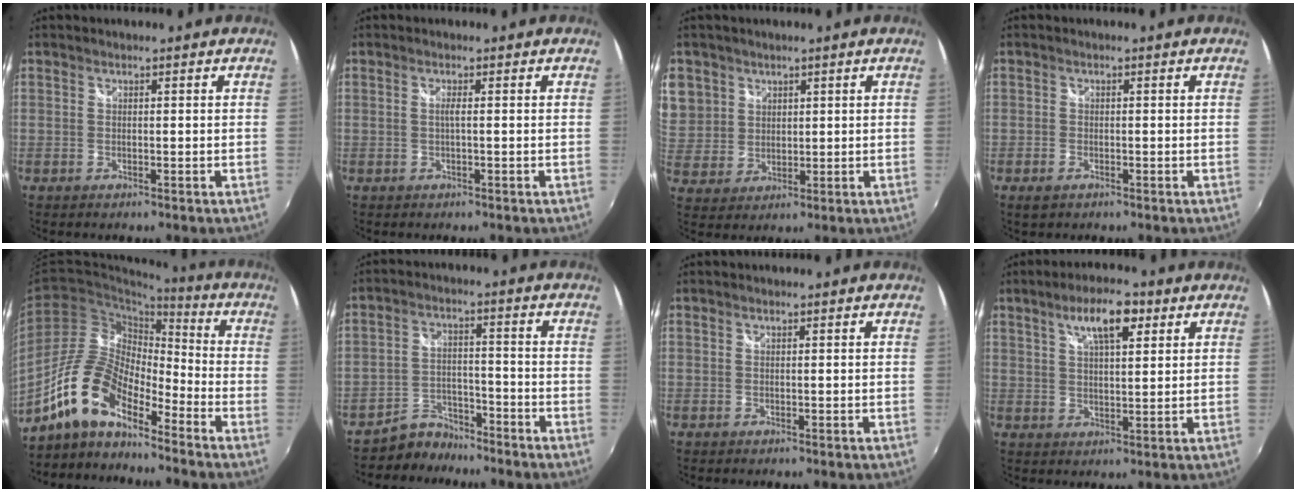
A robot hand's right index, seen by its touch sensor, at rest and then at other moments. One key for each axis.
{"total": 1.0, "fx": -0.2, "fy": -0.3, "fz": 1.0, "tx": -0.017, "ty": 0.001, "tz": -0.006}
{"total": 12.2, "fx": 4.8, "fy": 10.7, "fz": 3.5, "tx": -0.107, "ty": 0.023, "tz": 0.105}
{"total": 2.2, "fx": -1.4, "fy": 1.2, "fz": 1.1, "tx": -0.025, "ty": -0.006, "tz": -0.027}
{"total": 13.0, "fx": -9.5, "fy": 4.7, "fz": 7.5, "tx": -0.147, "ty": 0.019, "tz": -0.195}
{"total": 5.9, "fx": -5.2, "fy": 2.7, "fz": -0.2, "tx": -0.005, "ty": 0.021, "tz": -0.090}
{"total": 0.0}
{"total": 8.0, "fx": 4.1, "fy": 2.6, "fz": 6.4, "tx": -0.107, "ty": 0.014, "tz": 0.068}